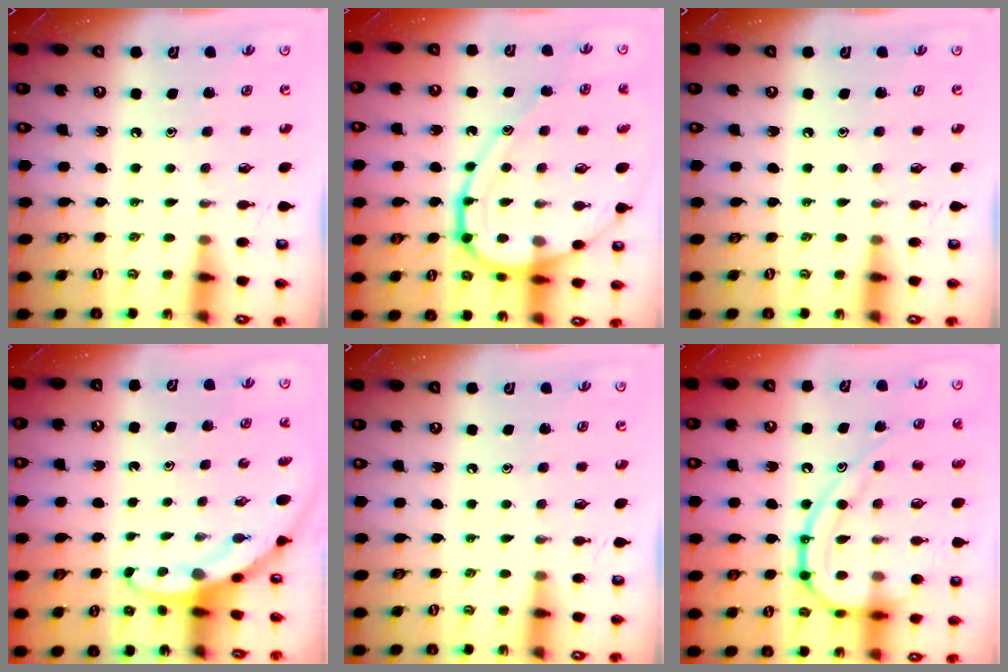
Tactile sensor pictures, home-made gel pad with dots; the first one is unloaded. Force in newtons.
{"total": 15.7, "press": 15.6, "slide": 1.6}
{"total": 0.0}
{"total": 2.9, "press": 2.9, "slide": 0.2}
{"total": 0.0}
{"total": 18.6, "press": 18.5, "slide": 1.5}